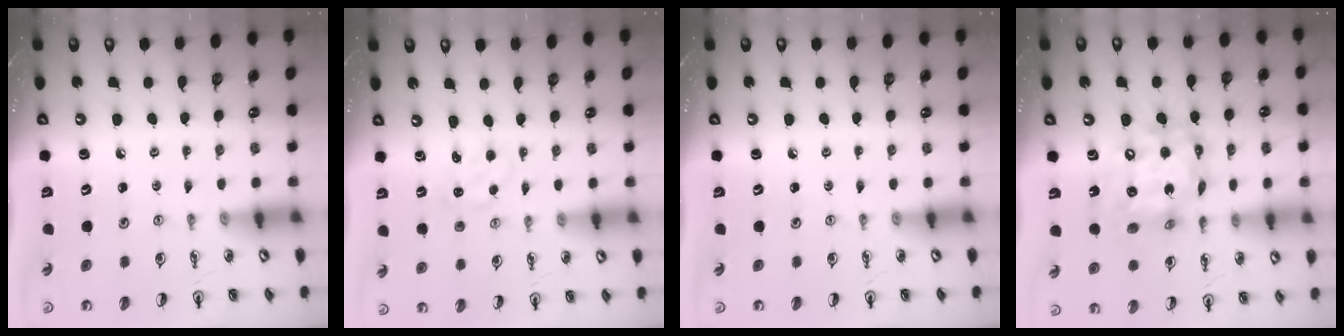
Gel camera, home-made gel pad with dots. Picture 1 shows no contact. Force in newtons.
{"total": 1.1, "press": 1.1, "slide": 0.2}
{"total": 0.0}
{"total": 15.1, "press": 15.1, "slide": 0.9}